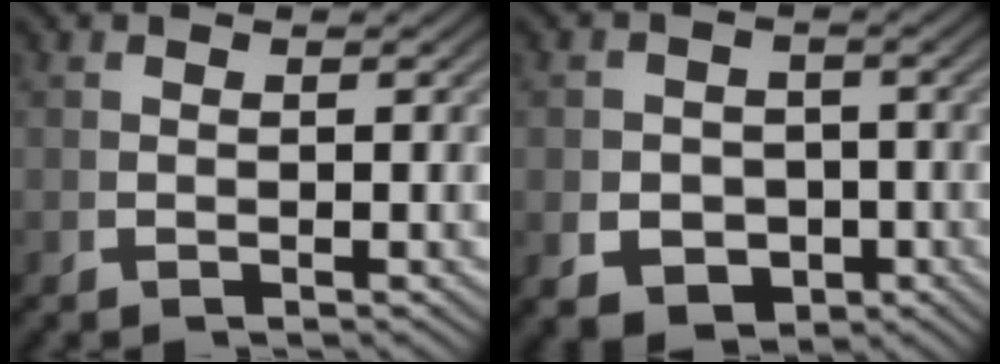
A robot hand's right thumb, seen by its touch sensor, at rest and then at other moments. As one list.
[{"total": 6.9, "force": [-2.8, 5.6, 3.0], "torque": [-0.053, -0.032, -0.030]}]